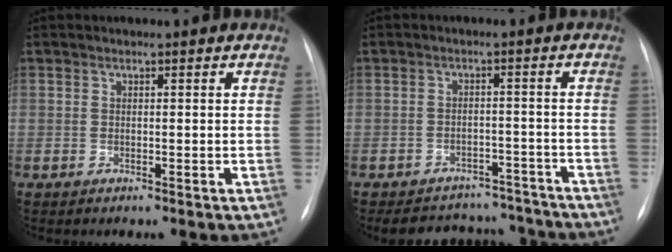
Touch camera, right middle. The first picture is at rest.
{"total": 11.6, "force": [-10.7, 4.2, 1.6], "torque": [-0.016, 0.020, -0.130]}